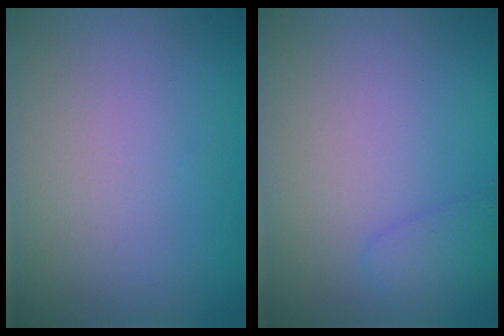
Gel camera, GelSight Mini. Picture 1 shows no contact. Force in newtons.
{"total": 1.3, "press": 1.3, "slide": 0.1}